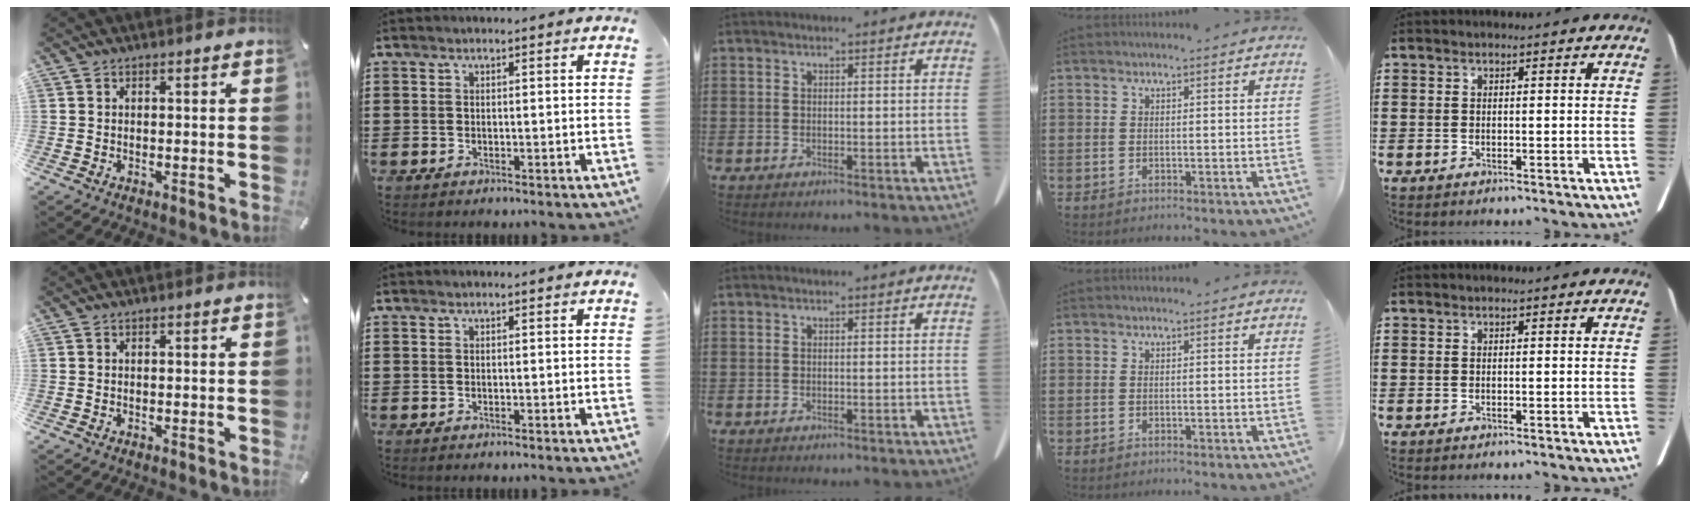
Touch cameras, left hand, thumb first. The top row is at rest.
{}